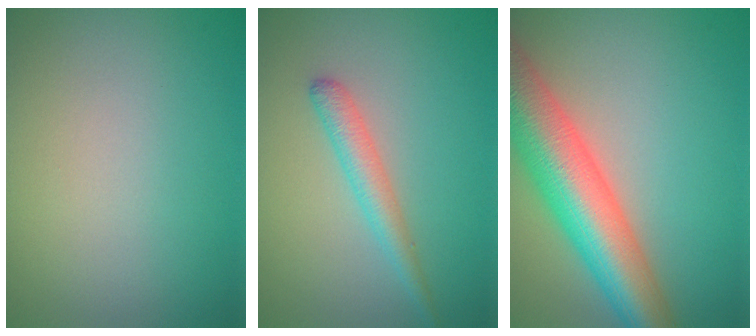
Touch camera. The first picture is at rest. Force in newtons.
{"total": 2.3, "press": 2.3, "slide": 0.1}
{"total": 10.5, "press": 10.4, "slide": 0.6}